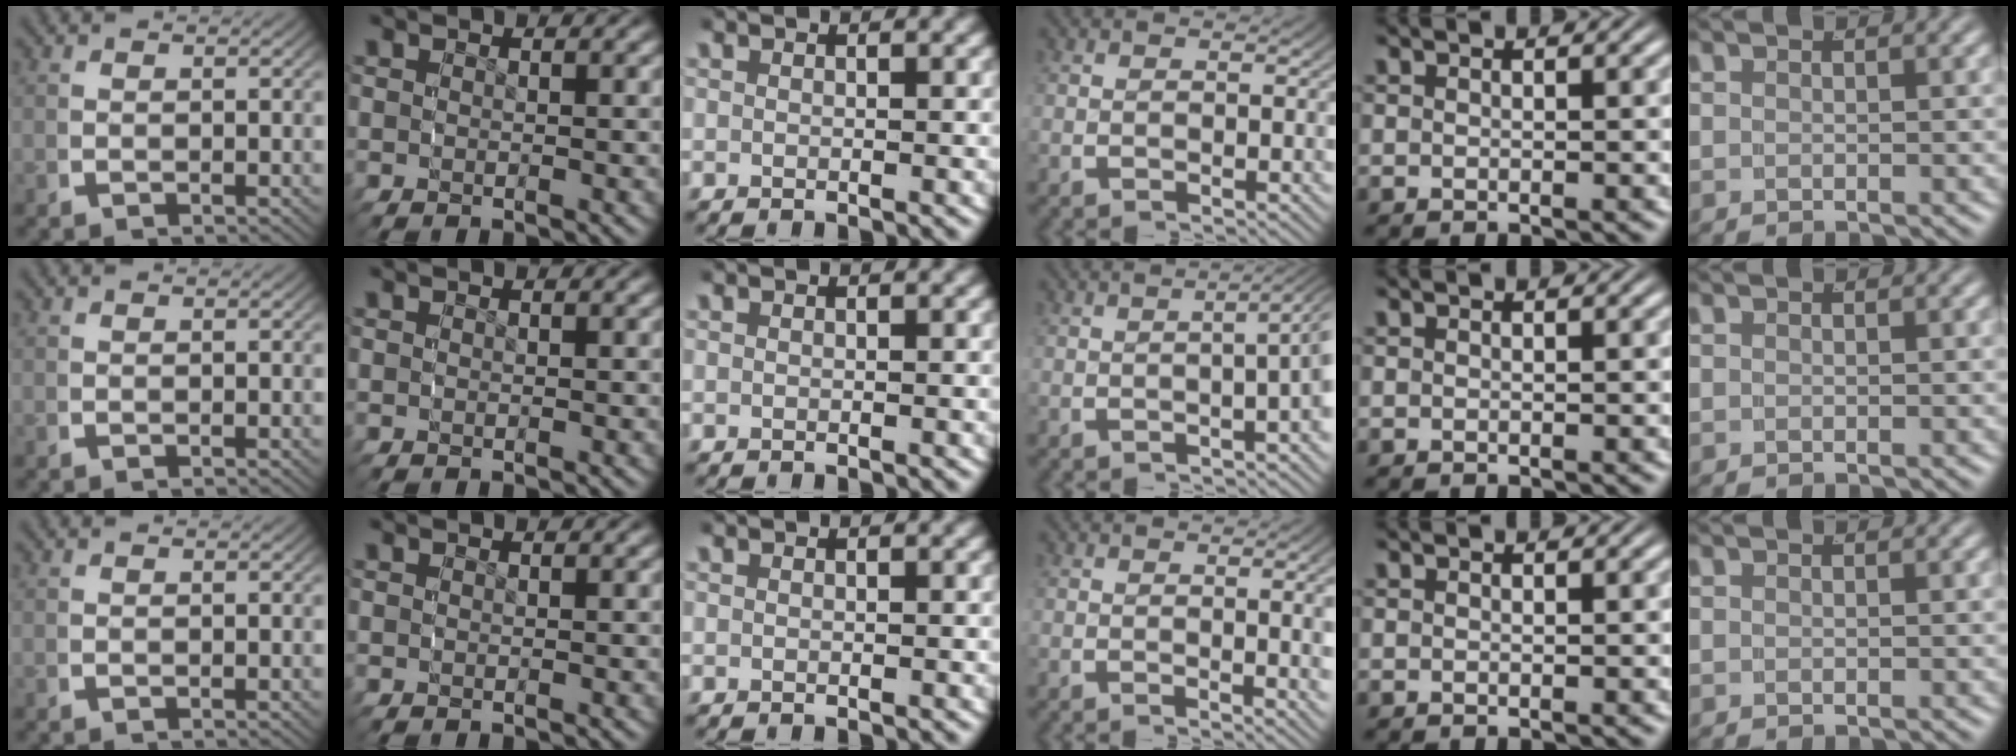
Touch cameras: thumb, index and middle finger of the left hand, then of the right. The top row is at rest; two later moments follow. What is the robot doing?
{"motion": "grasp_and_lifting", "object": "dispenser bottle"}